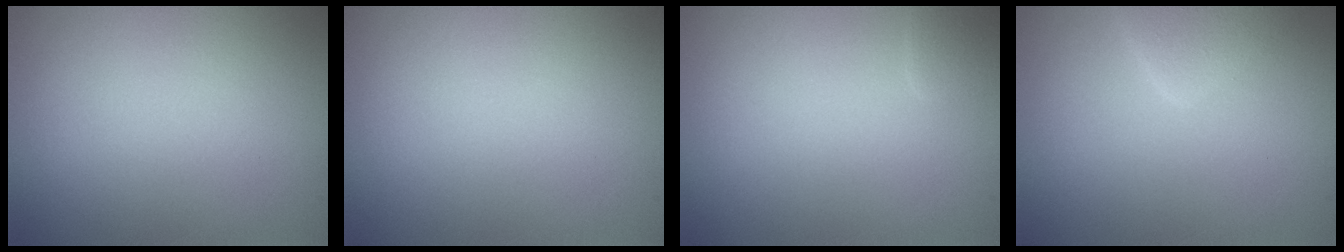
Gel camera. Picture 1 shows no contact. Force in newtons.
{"total": 0.0}
{"total": 1.1, "press": 1.1, "slide": 0.1}
{"total": 2.3, "press": 2.3, "slide": 0.0}